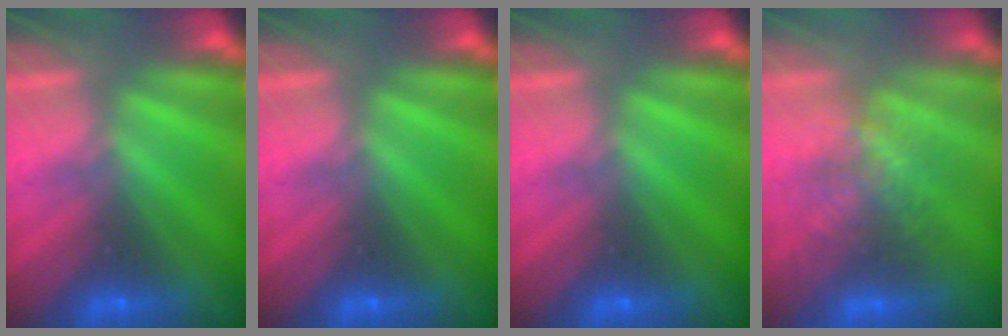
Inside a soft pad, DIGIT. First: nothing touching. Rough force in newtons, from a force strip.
{"total": 0.0}
{"total": 0.0}
{"total": 3.2}